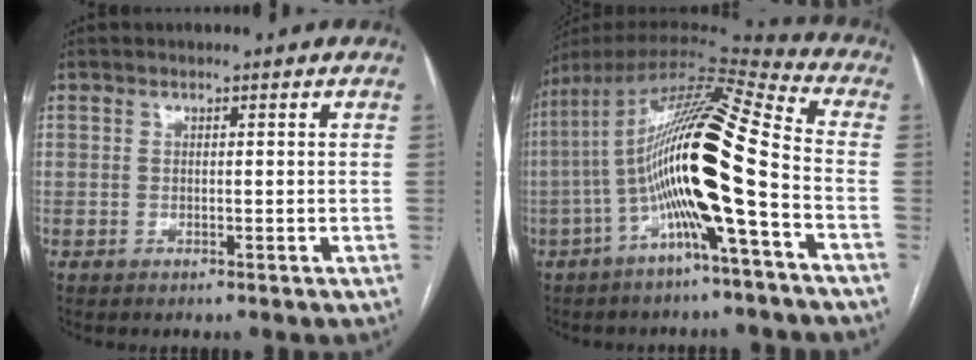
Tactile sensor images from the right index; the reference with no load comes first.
{"total": 18.9, "force": [-4.0, 0.6, 18.5], "torque": [-0.343, 0.021, -0.081]}